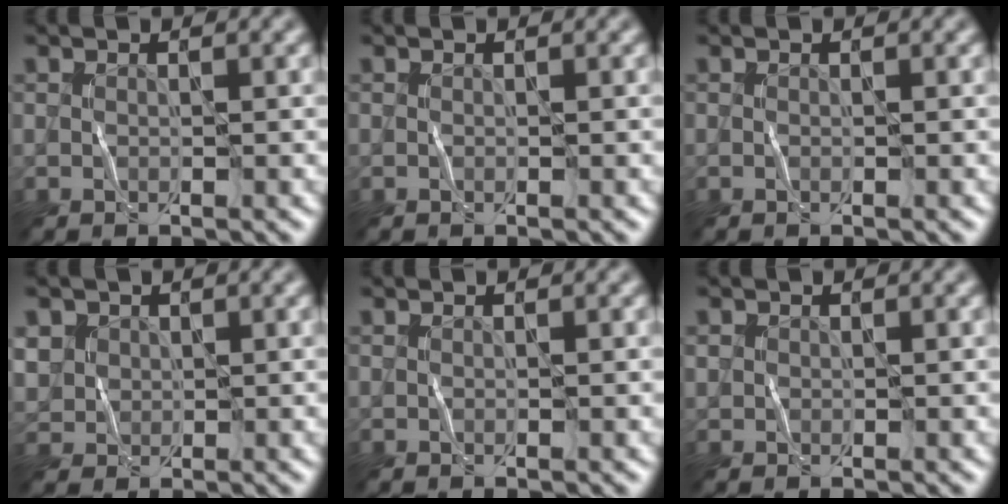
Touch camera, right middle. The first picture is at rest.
{"total": 0.0}
{"total": 0.0}
{"total": 2.3, "force": [0.9, 2.1, 0.2], "torque": [-0.032, 0.001, 0.027]}
{"total": 0.0}
{"total": 0.5, "force": [0.2, 0.4, -0.1], "torque": [0.002, 0.001, 0.002]}